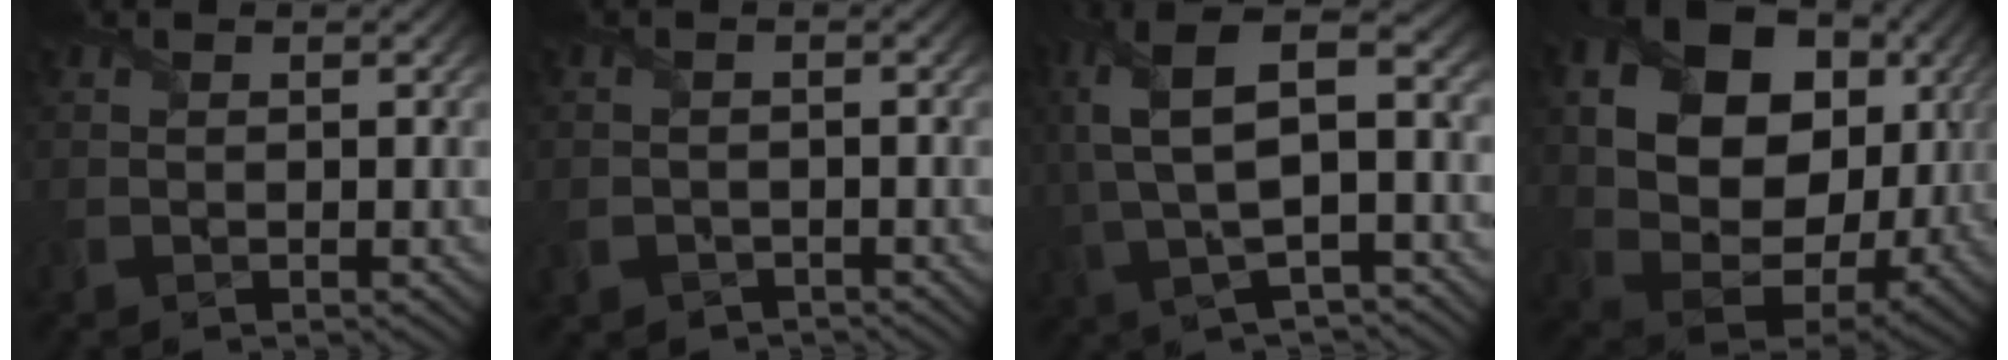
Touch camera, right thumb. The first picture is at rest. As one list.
[{"total": 2.0, "force": [-1.3, 1.4, 0.5], "torque": [-0.015, -0.007, -0.026]}, {"total": 12.2, "force": [1.5, 5.3, 10.8], "torque": [-0.257, 0.011, 0.029]}, {"total": 19.1, "force": [5.2, 14.0, 11.8], "torque": [-0.260, -0.007, 0.133]}]